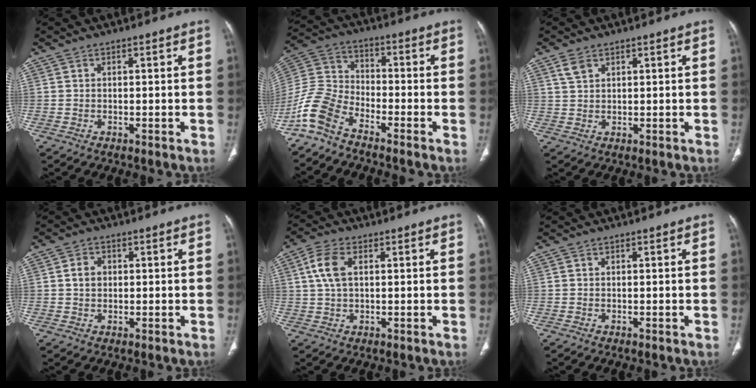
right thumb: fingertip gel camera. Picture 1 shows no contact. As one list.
[{"total": 9.4, "force": [-7.2, 4.0, 4.5], "torque": [-0.109, 0.047, -0.159]}, {"total": 2.6, "force": [1.6, 1.5, 1.4], "torque": [-0.029, -0.001, 0.039]}, {"total": 3.2, "force": [0.4, 2.5, 1.9], "torque": [-0.025, 0.004, 0.006]}, {"total": 5.9, "force": [1.5, 3.2, 4.8], "torque": [-0.110, 0.011, 0.029]}, {"total": 0.0}]